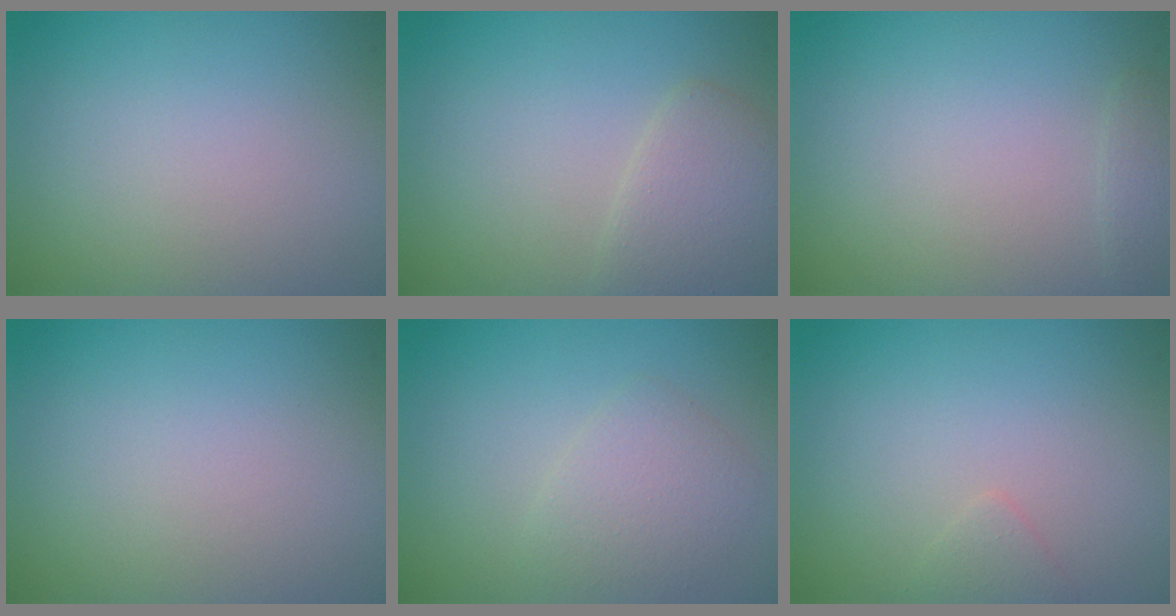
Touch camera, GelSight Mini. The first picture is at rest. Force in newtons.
{"total": 2.7, "press": 2.7, "slide": 0.1}
{"total": 0.8, "press": 0.8, "slide": 0.1}
{"total": 0.0}
{"total": 2.4, "press": 2.4, "slide": 0.1}
{"total": 0.8, "press": 0.8, "slide": 0.0}